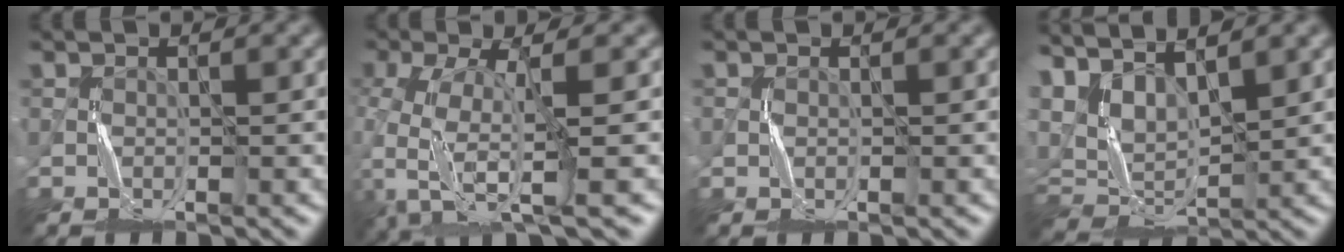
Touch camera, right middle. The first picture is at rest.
{"total": 7.5, "force": [-3.3, 2.5, 6.3], "torque": [-0.153, -0.006, -0.068]}
{"total": 0.0}
{"total": 4.8, "force": [2.7, 2.5, 3.1], "torque": [-0.074, 0.005, 0.054]}